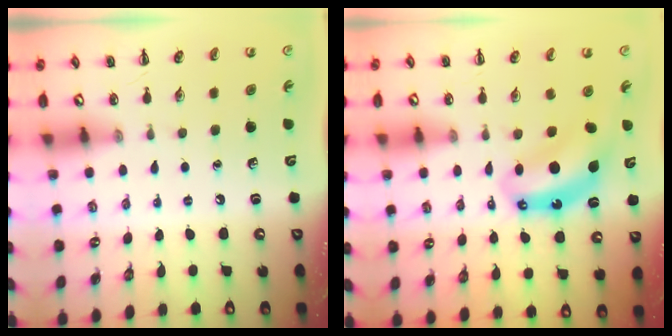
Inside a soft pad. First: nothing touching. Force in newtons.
{"total": 8.3, "press": 8.1, "slide": 1.7}